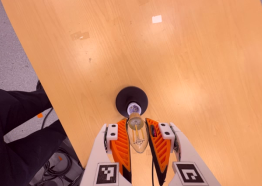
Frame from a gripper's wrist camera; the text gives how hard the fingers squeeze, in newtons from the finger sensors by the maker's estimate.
{"total": 19.2, "left": 21.4, "right": 17.0}